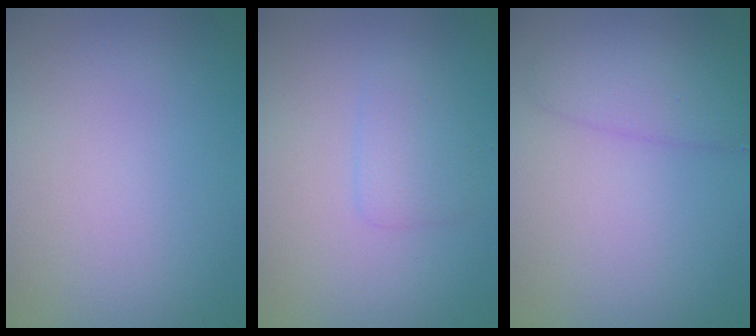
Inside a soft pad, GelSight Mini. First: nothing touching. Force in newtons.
{"total": 1.6, "press": 1.6, "slide": 0.0}
{"total": 2.9, "press": 2.9, "slide": 0.1}